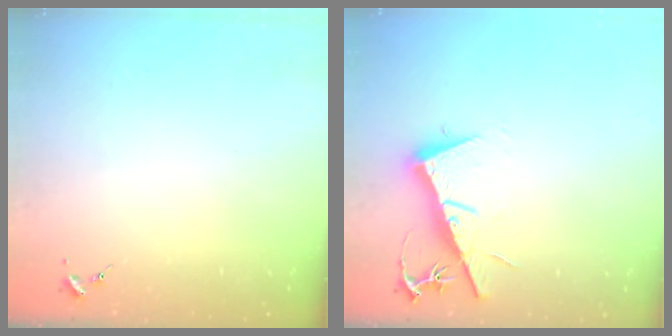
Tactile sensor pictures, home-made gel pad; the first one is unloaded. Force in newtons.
{"total": 12.5, "press": 12.5, "slide": 0.5}